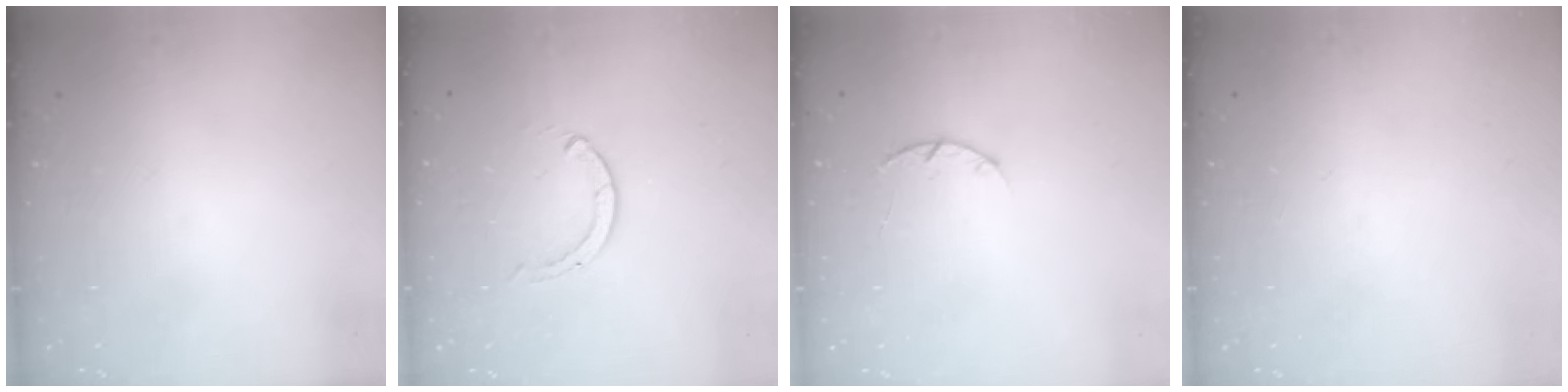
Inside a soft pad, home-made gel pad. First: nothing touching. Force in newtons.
{"total": 0.0}
{"total": 2.9, "press": 2.9, "slide": 0.5}
{"total": 0.0}